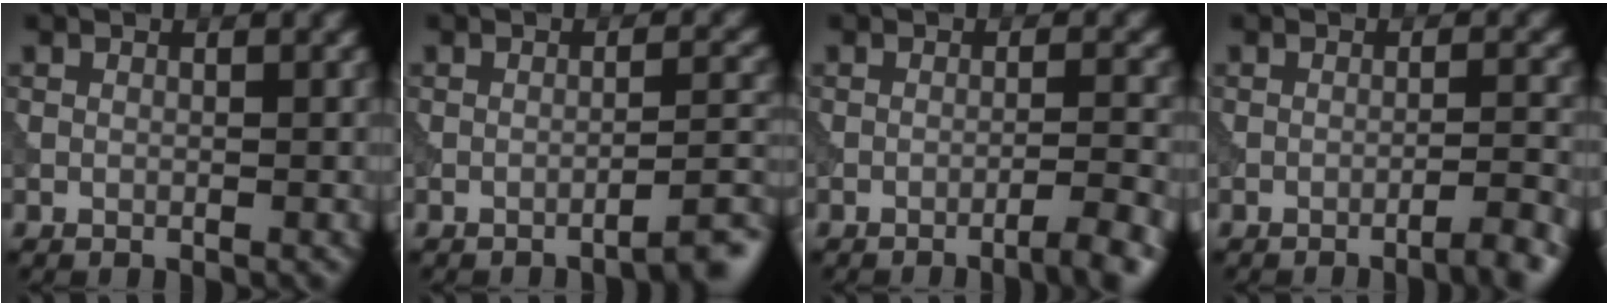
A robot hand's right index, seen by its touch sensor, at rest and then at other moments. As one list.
[{"total": 3.2, "force": [-2.2, 0.5, 2.2], "torque": [-0.018, 0.015, -0.042]}, {"total": 3.9, "force": [-2.3, 0.6, 3.1], "torque": [-0.040, 0.010, -0.045]}, {"total": 3.6, "force": [-2.3, 0.5, 2.7], "torque": [-0.030, 0.013, -0.046]}]